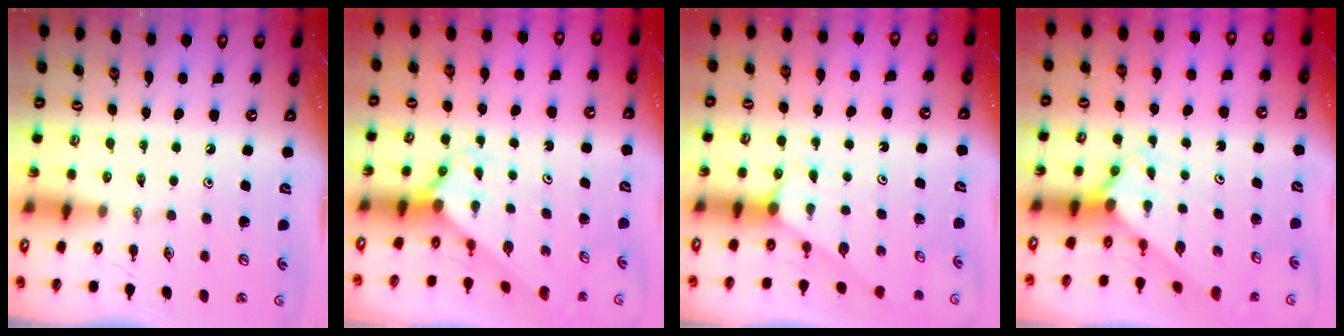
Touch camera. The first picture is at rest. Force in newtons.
{"total": 1.7, "press": 1.7, "slide": 0.2}
{"total": 2.0, "press": 2.0, "slide": 0.3}
{"total": 1.2, "press": 1.2, "slide": 0.1}